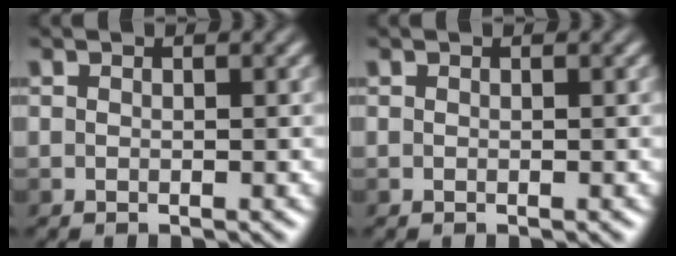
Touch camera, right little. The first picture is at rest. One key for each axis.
{"total": 0.0}